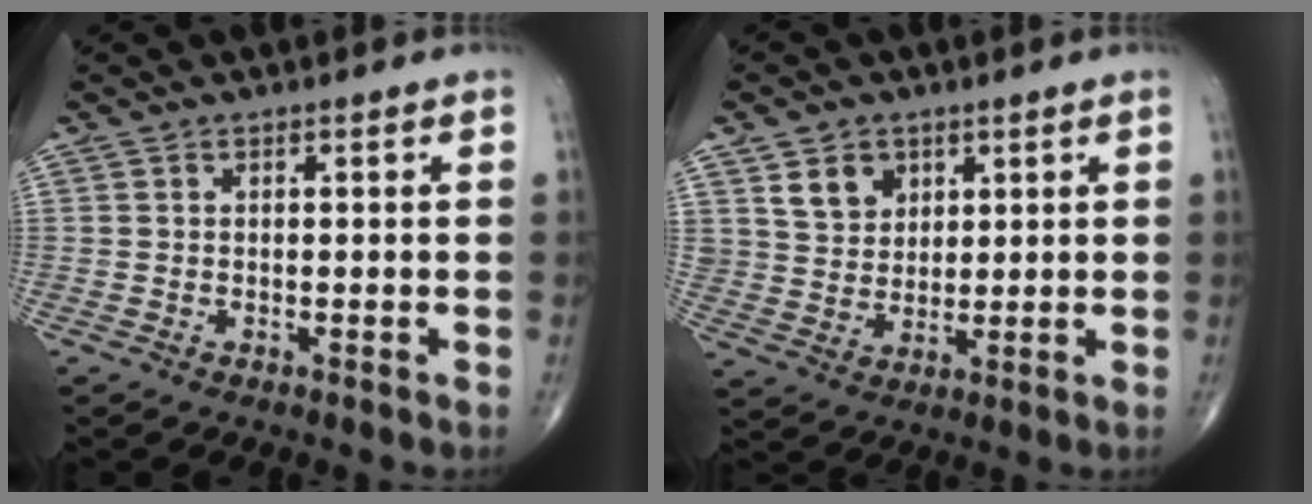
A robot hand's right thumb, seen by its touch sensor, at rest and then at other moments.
{"total": 7.0, "force": [3.5, 5.4, 2.7], "torque": [-0.023, -0.022, 0.068]}